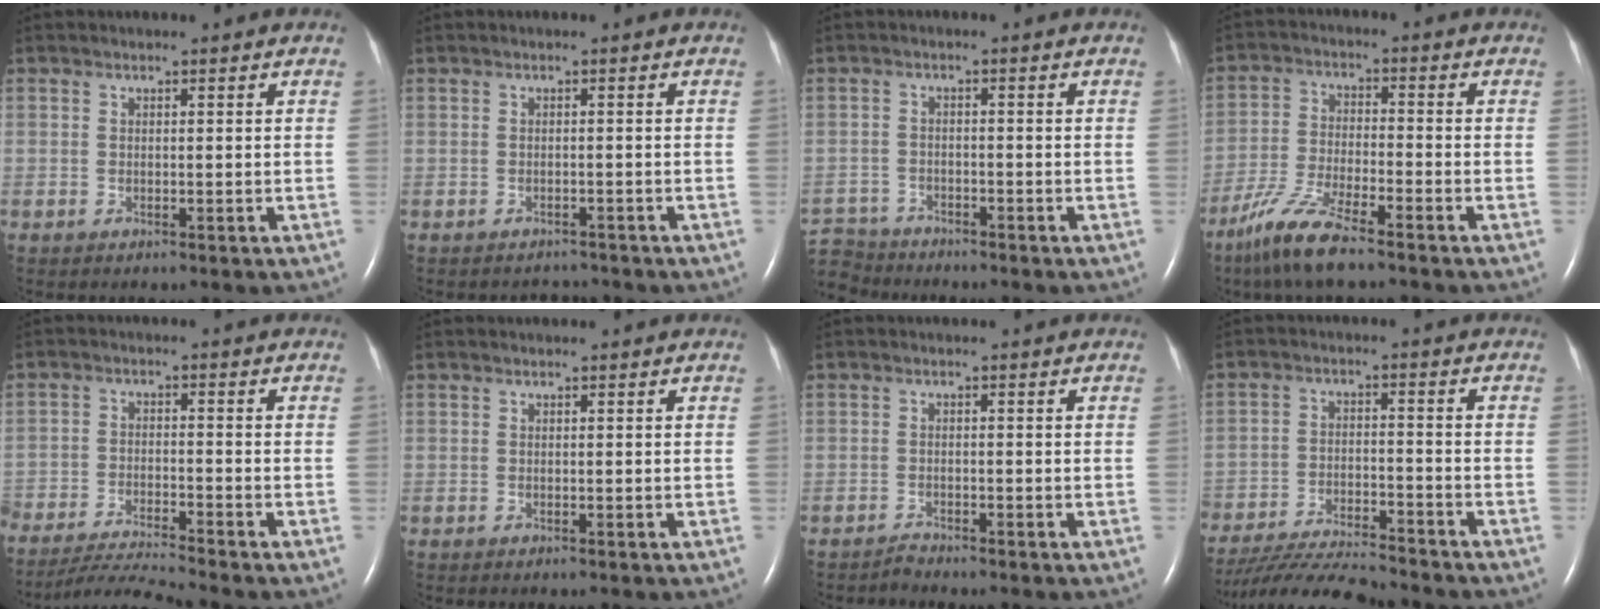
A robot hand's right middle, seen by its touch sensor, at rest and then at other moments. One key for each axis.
{"total": 2.5, "fx": -2.3, "fy": 0.6, "fz": -0.5, "tx": 0.005, "ty": -0.005, "tz": -0.035}
{"total": 7.2, "fx": -6.9, "fy": 2.2, "fz": -0.2, "tx": -0.009, "ty": 0.002, "tz": -0.130}
{"total": 8.9, "fx": -6.7, "fy": 1.0, "fz": 5.7, "tx": -0.125, "ty": -0.022, "tz": -0.131}
{"total": 8.6, "fx": -8.2, "fy": -1.8, "fz": 1.9, "tx": -0.025, "ty": -0.012, "tz": -0.149}
{"total": 0.0}
{"total": 1.2, "fx": -1.1, "fy": -0.2, "fz": -0.3, "tx": 0.010, "ty": -0.007, "tz": -0.020}
{"total": 14.5, "fx": -13.6, "fy": 0.9, "fz": 4.9, "tx": -0.088, "ty": -0.019, "tz": -0.221}